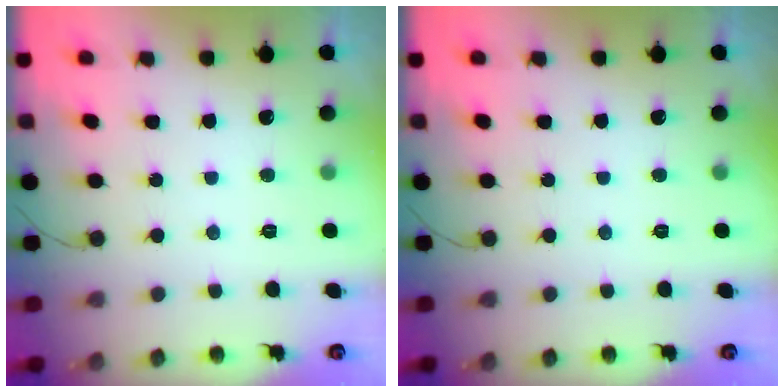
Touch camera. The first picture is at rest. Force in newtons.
{"total": 0.0}